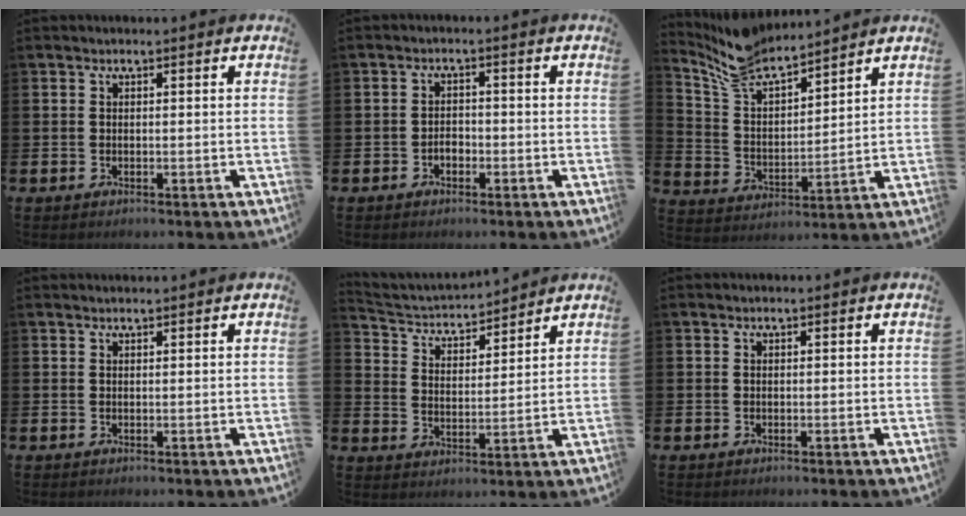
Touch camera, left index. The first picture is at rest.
{"total": 1.7, "force": [-0.8, 1.2, 0.8], "torque": [-0.018, 0.003, -0.018]}
{"total": 8.3, "force": [7.7, 2.0, 2.3], "torque": [-0.082, -0.038, 0.142]}
{"total": 0.5, "force": [0.5, 0.0, 0.0], "torque": [0.012, -0.006, 0.008]}
{"total": 4.0, "force": [3.8, 1.2, 0.3], "torque": [-0.028, -0.033, 0.061]}
{"total": 0.0}